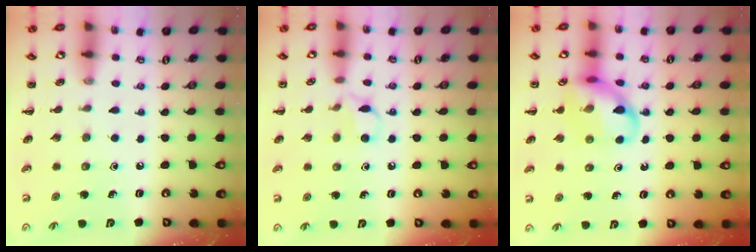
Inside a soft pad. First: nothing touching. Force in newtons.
{"total": 4.8, "press": 4.7, "slide": 1.0}
{"total": 13.1, "press": 13.0, "slide": 1.9}